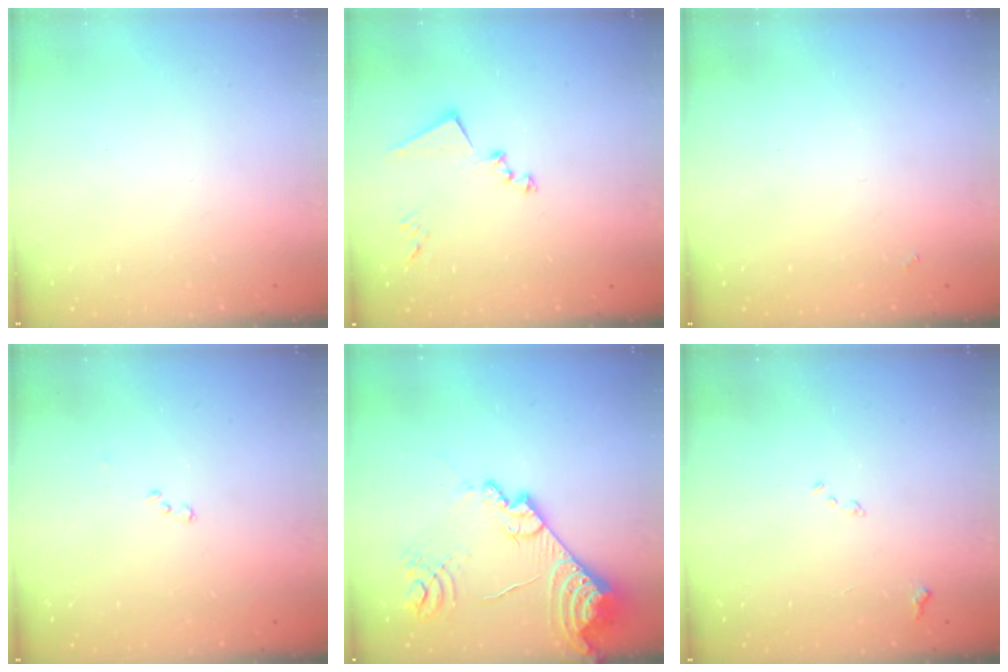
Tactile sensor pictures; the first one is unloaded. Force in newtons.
{"total": 11.8, "press": 11.8, "slide": 0.7}
{"total": 1.6, "press": 1.6, "slide": 0.4}
{"total": 8.1, "press": 8.0, "slide": 1.1}
{"total": 17.1, "press": 17.1, "slide": 1.6}
{"total": 7.8, "press": 7.8, "slide": 1.0}